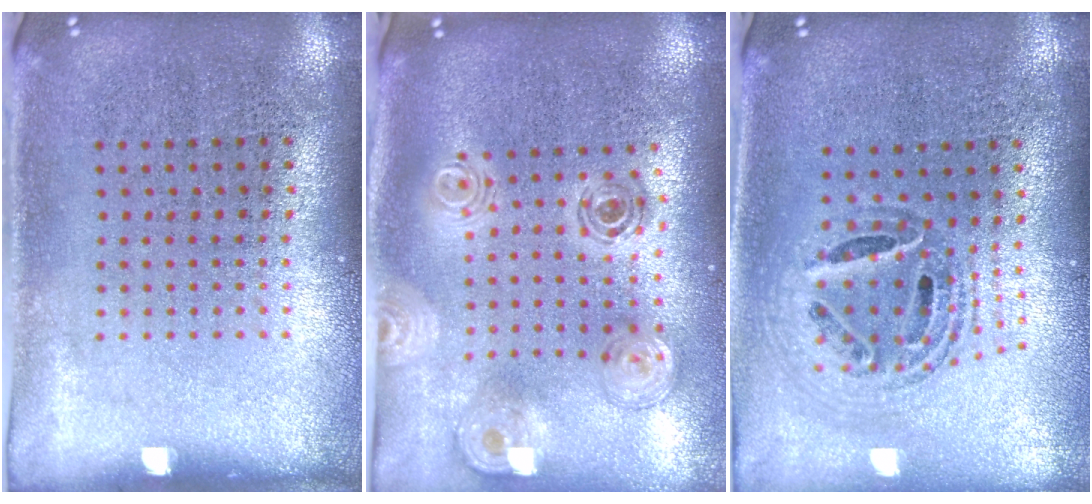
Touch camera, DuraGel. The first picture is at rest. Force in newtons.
{"total": 1.5, "press": 1.3, "slide": 0.7}
{"total": 1.0, "press": 1.0, "slide": 0.2}